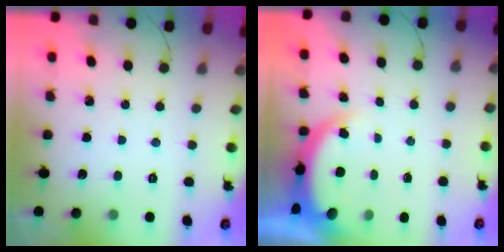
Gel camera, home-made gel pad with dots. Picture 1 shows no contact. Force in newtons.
{"total": 4.6, "press": 4.6, "slide": 0.1}